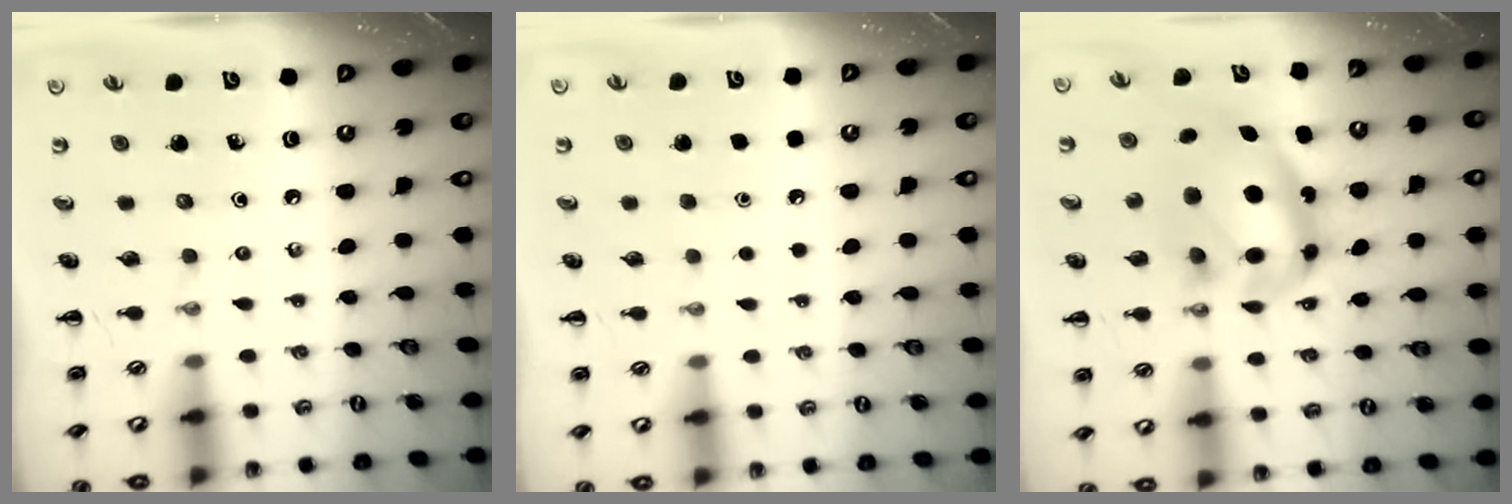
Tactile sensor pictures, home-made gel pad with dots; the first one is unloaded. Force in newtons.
{"total": 1.5, "press": 1.5, "slide": 0.1}
{"total": 10.8, "press": 10.6, "slide": 2.3}